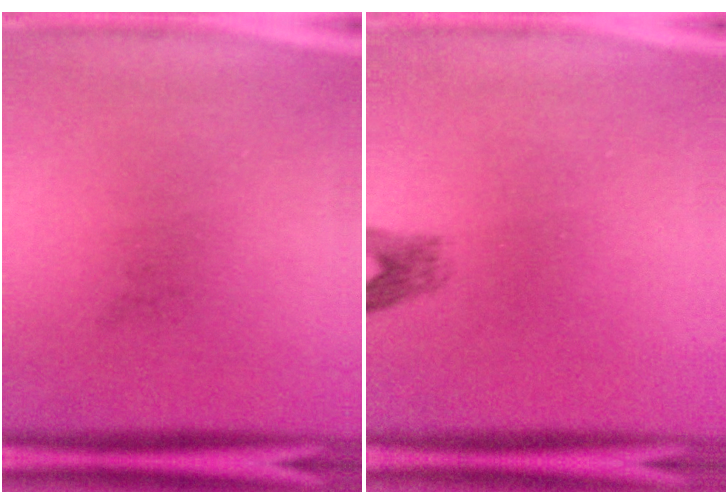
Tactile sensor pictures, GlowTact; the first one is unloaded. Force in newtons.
{"total": 1.8}